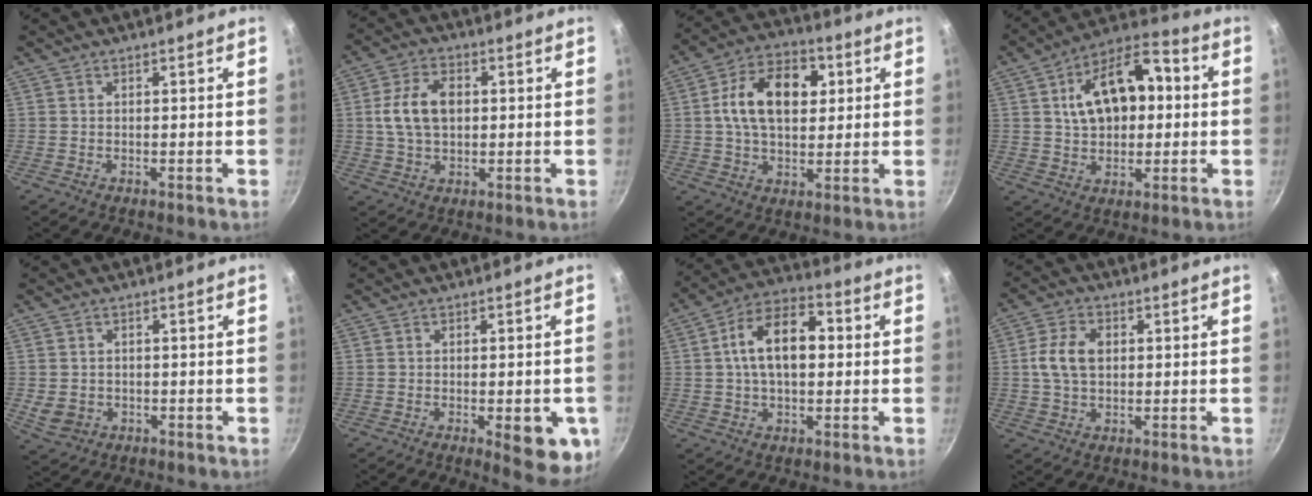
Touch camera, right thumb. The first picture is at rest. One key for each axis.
{"total": 9.5, "fx": 1.1, "fy": 6.1, "fz": 7.1, "tx": -0.126, "ty": 0.009, "tz": 0.022}
{"total": 15.0, "fx": 2.9, "fy": 9.4, "fz": 11.3, "tx": -0.172, "ty": 0.010, "tz": 0.041}
{"total": 16.3, "fx": 2.7, "fy": 9.5, "fz": 13.0, "tx": -0.185, "ty": 0.024, "tz": 0.037}
{"total": 3.7, "fx": -0.6, "fy": 3.2, "fz": 1.7, "tx": -0.026, "ty": 0.001, "tz": -0.001}
{"total": 9.4, "fx": -3.0, "fy": 3.4, "fz": 8.3, "tx": -0.082, "ty": -0.005, "tz": -0.029}
{"total": 13.4, "fx": 1.5, "fy": 7.7, "fz": 10.8, "tx": -0.177, "ty": 0.028, "tz": 0.017}
{"total": 7.4, "fx": 0.9, "fy": 5.0, "fz": 5.4, "tx": -0.103, "ty": 0.010, "tz": 0.015}